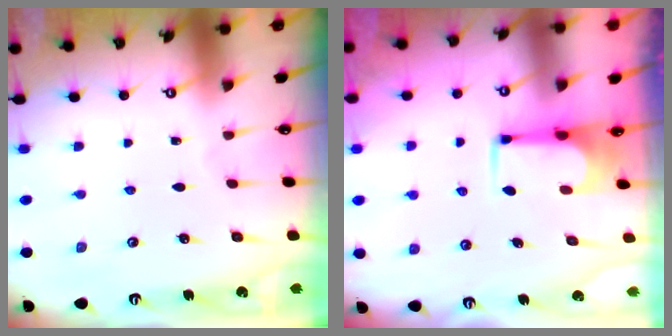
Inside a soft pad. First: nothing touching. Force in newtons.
{"total": 1.5, "press": 1.5, "slide": 0.2}